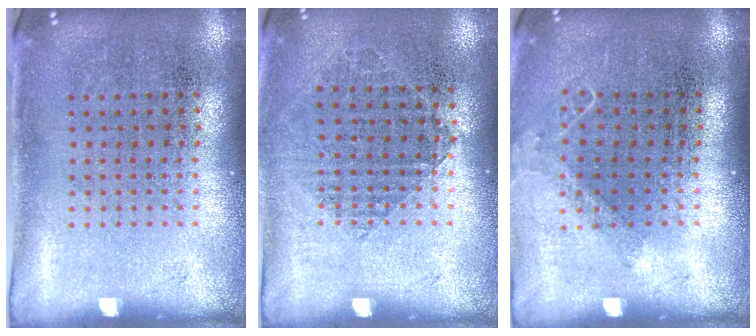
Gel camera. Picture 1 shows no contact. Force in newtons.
{"total": 0.8, "press": 0.7, "slide": 0.3}
{"total": 0.9, "press": 0.9, "slide": 0.1}